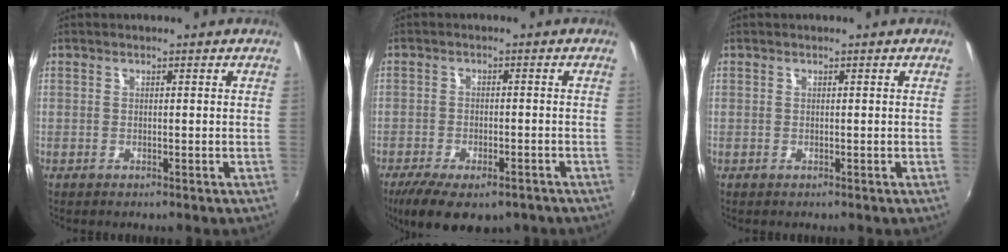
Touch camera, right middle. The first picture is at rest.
{"total": 12.6, "force": [-8.5, 5.1, 7.8], "torque": [-0.167, -0.039, -0.129]}
{"total": 0.0}